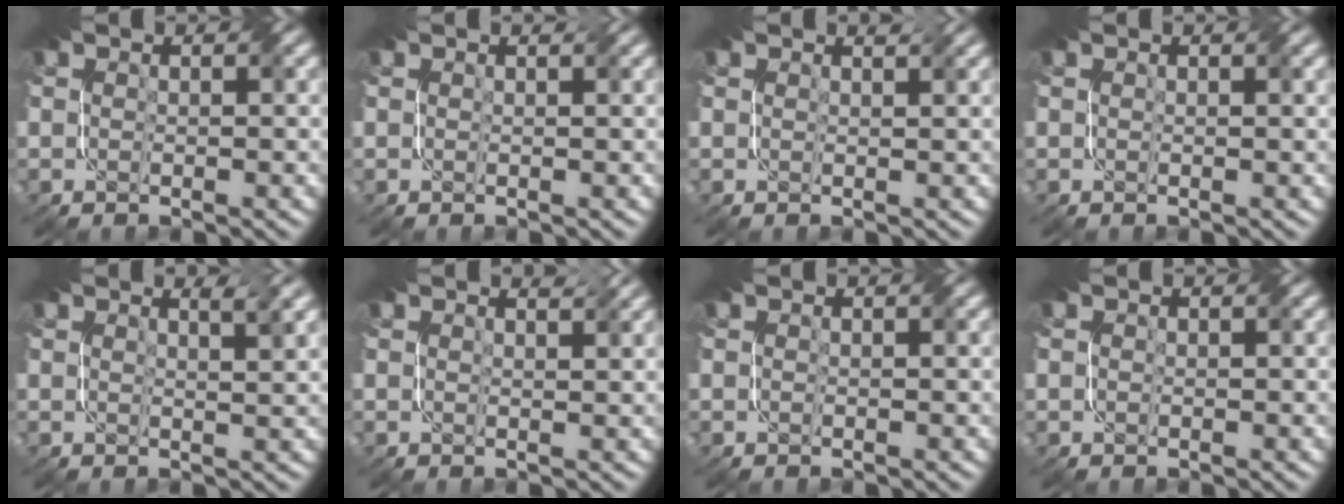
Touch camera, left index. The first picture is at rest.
{"total": 0.7, "force": [0.7, 0.0, 0.2], "torque": [-0.007, -0.004, 0.005]}
{"total": 0.9, "force": [0.9, 0.0, 0.2], "torque": [-0.008, -0.004, 0.009]}
{"total": 0.7, "force": [0.5, 0.1, 0.5], "torque": [-0.009, 0.001, 0.004]}
{"total": 2.0, "force": [1.3, 0.4, 1.5], "torque": [-0.015, 0.000, 0.014]}
{"total": 1.2, "force": [1.2, 0.1, 0.3], "torque": [-0.010, -0.004, 0.012]}
{"total": 0.0}
{"total": 0.5, "force": [0.1, 0.5, 0.1], "torque": [0.001, -0.004, 0.001]}